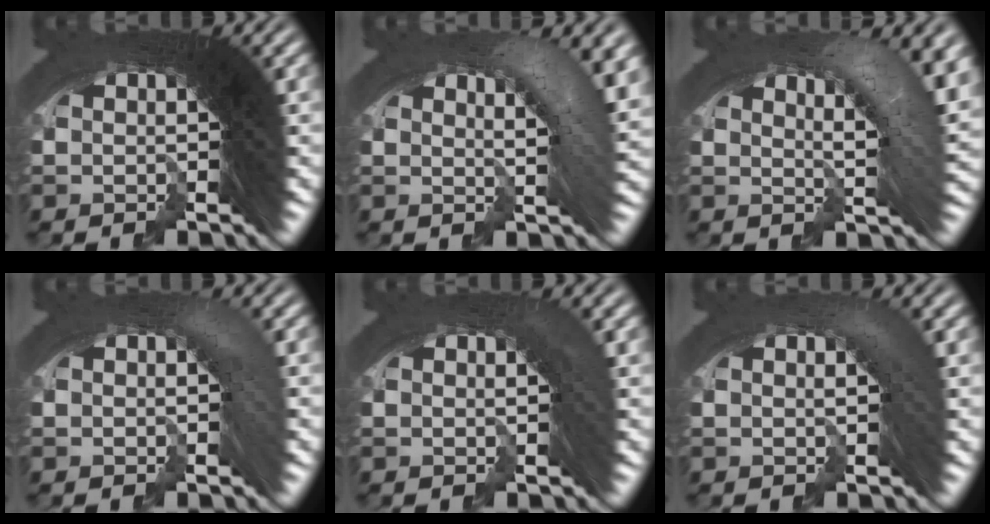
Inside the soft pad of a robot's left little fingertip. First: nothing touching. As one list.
[{"total": 5.6, "force": [1.2, 1.9, 5.1], "torque": [-0.064, 0.009, 0.011]}, {"total": 7.2, "force": [1.6, 2.5, 6.5], "torque": [-0.082, 0.013, 0.016]}, {"total": 1.3, "force": [-0.2, 0.3, 1.2], "torque": [-0.016, 0.002, -0.005]}, {"total": 1.5, "force": [0.2, 0.4, 1.5], "torque": [-0.016, 0.004, 0.002]}, {"total": 1.8, "force": [0.1, 0.5, 1.7], "torque": [-0.022, 0.004, -0.002]}]